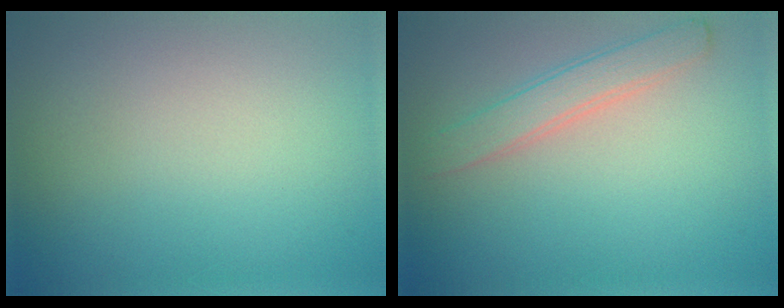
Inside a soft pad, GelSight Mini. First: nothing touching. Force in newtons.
{"total": 2.6, "press": 2.6, "slide": 0.1}